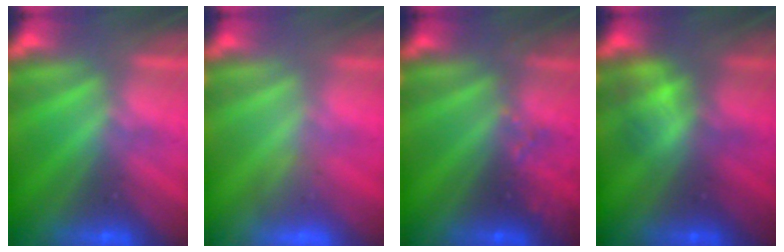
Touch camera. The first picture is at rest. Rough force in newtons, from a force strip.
{"total": 2.9}
{"total": 2.9}
{"total": 2.3}